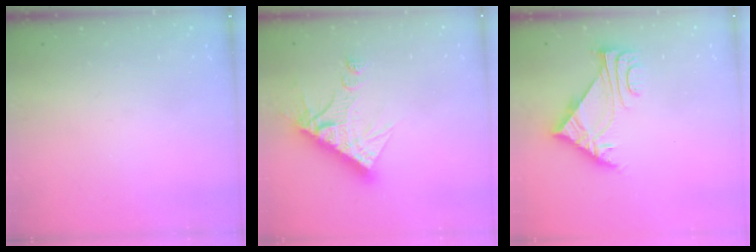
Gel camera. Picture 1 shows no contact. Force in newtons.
{"total": 13.5, "press": 13.5, "slide": 1.1}
{"total": 6.0, "press": 6.0, "slide": 0.5}